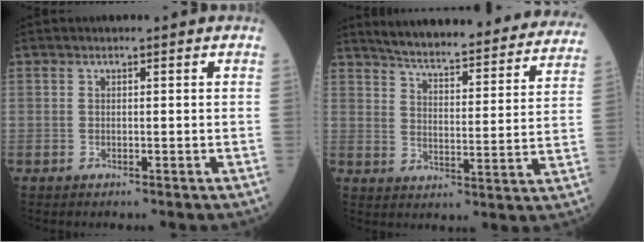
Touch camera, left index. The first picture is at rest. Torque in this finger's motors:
{"motor_torque": [0.90, -1.24, 0.11, 0.05]}